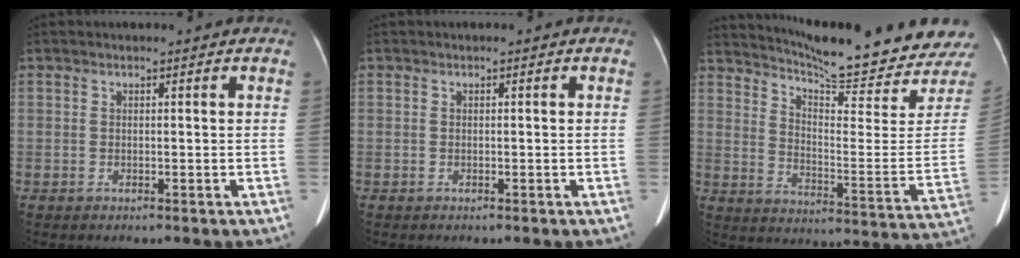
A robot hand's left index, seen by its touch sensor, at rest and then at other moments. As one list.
[{"total": 0.0}, {"total": 20.1, "force": [19.1, -0.9, 6.1], "torque": [-0.107, -0.111, 0.253]}]